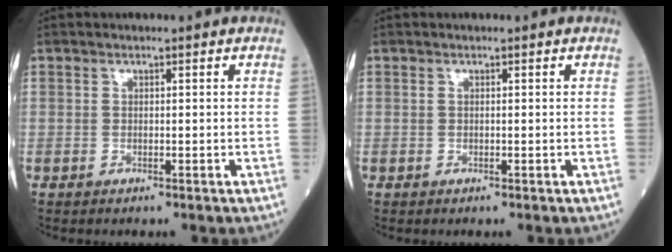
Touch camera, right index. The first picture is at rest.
{"total": 0.0}